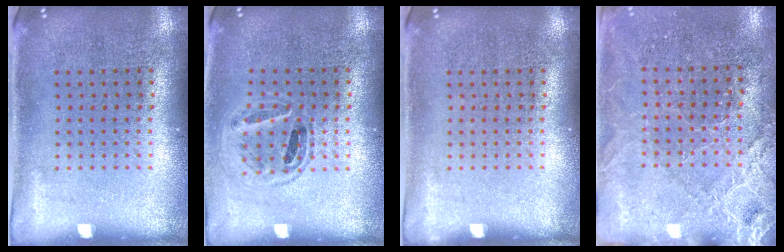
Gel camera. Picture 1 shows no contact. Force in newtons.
{"total": 0.9, "press": 0.9, "slide": 0.2}
{"total": 0.0}
{"total": 2.8, "press": 2.8, "slide": 0.2}